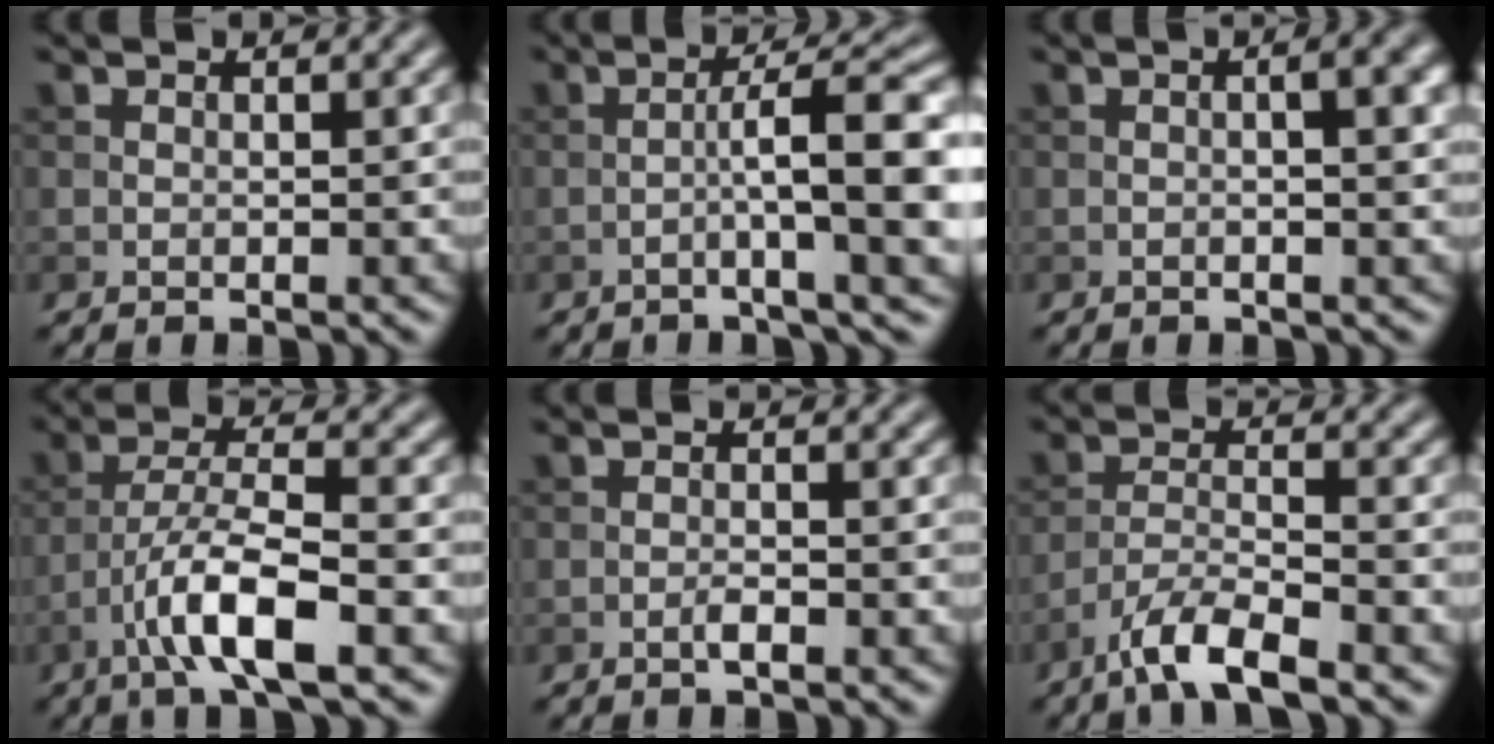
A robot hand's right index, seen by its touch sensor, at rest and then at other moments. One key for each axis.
{"total": 8.6, "fx": -1.6, "fy": 1.4, "fz": 8.3, "tx": -0.119, "ty": 0.018, "tz": -0.033}
{"total": 4.8, "fx": 0.8, "fy": 1.8, "fz": 4.4, "tx": -0.038, "ty": 0.014, "tz": -0.006}
{"total": 7.1, "fx": -3.3, "fy": 1.7, "fz": 6.1, "tx": -0.110, "ty": 0.009, "tz": -0.066}
{"total": 1.2, "fx": -0.6, "fy": 0.2, "fz": 1.1, "tx": -0.020, "ty": 0.002, "tz": -0.013}
{"total": 5.3, "fx": -3.9, "fy": 1.1, "fz": 3.4, "tx": -0.064, "ty": -0.001, "tz": -0.079}